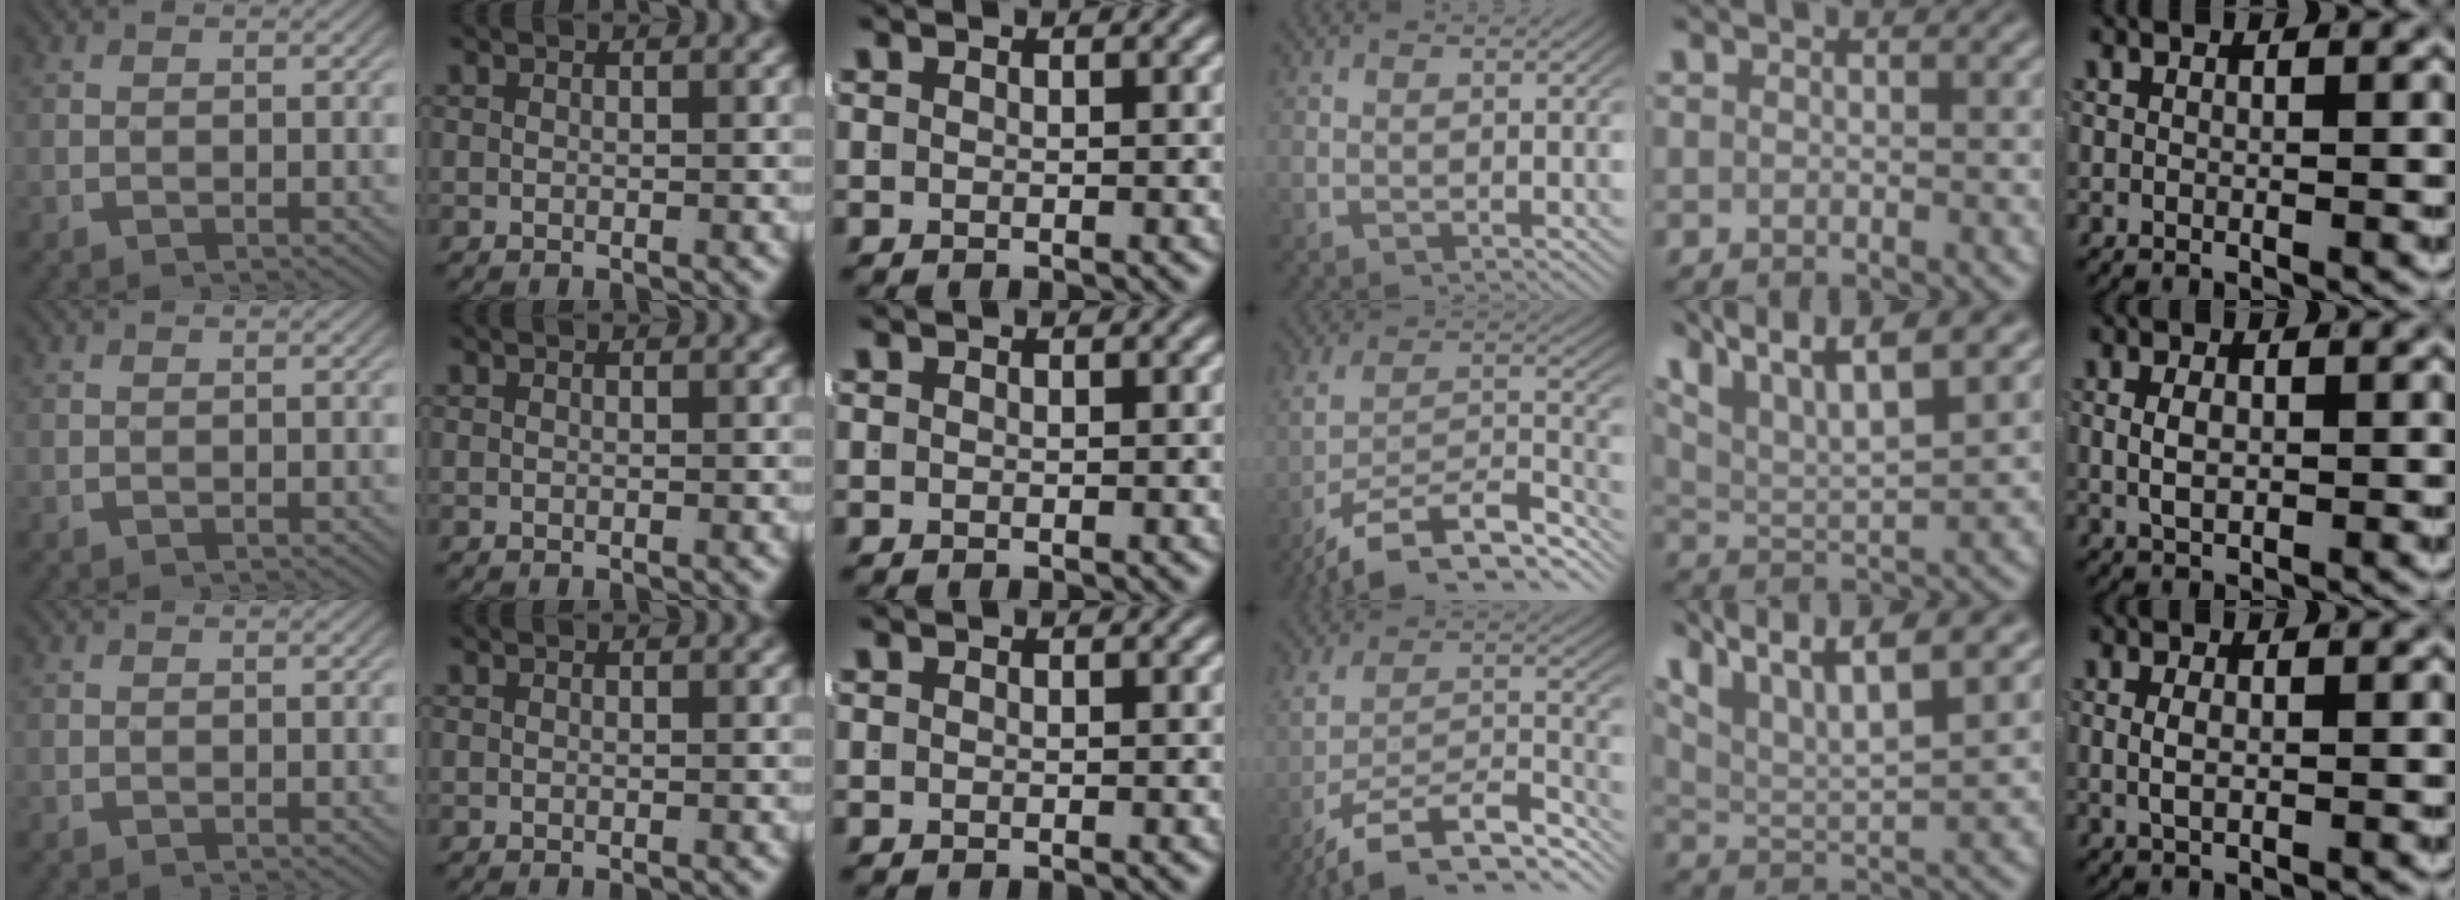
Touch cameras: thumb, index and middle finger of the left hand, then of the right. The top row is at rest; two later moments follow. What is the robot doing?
{"motion": "lift_and_place", "object": "jacket"}